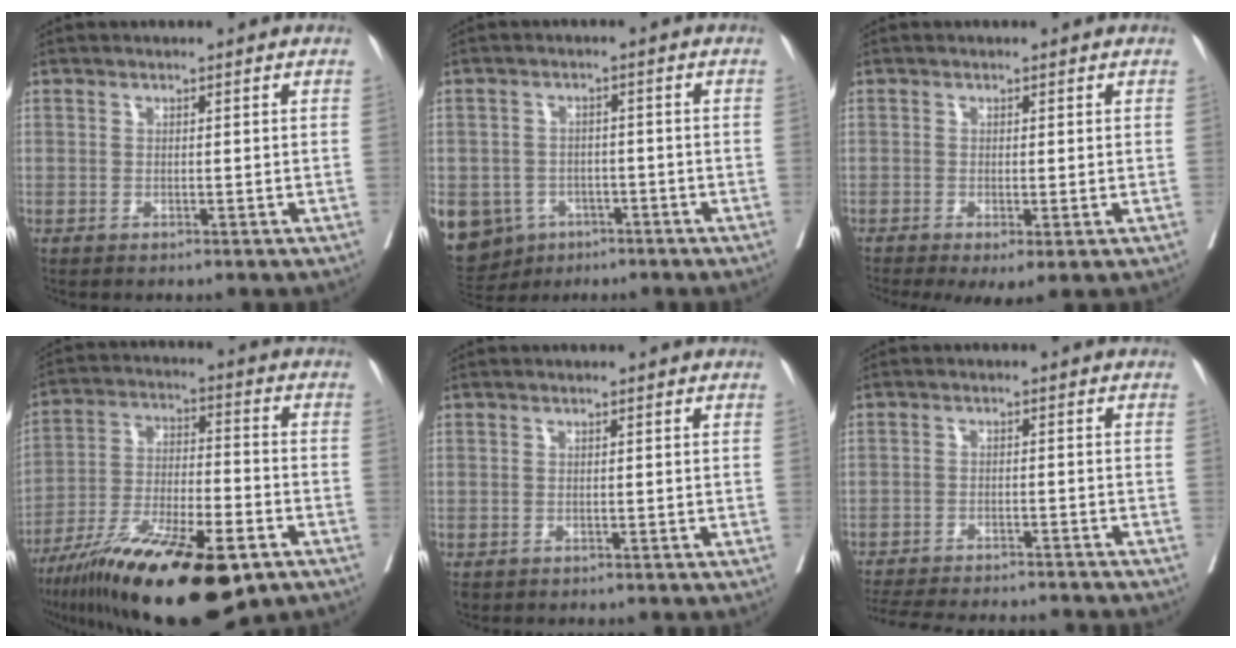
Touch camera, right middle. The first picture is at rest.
{"total": 13.9, "force": [-6.3, 11.5, 4.5], "torque": [-0.132, 0.003, -0.083]}
{"total": 4.4, "force": [-2.0, 1.3, 3.7], "torque": [-0.055, -0.017, -0.033]}
{"total": 21.7, "force": [-13.4, 5.0, 16.3], "torque": [-0.268, -0.035, -0.227]}
{"total": 1.0, "force": [-0.7, 0.7, 0.4], "torque": [-0.011, 0.000, -0.007]}
{"total": 17.9, "force": [-16.4, 2.5, 6.7], "torque": [-0.149, -0.028, -0.224]}